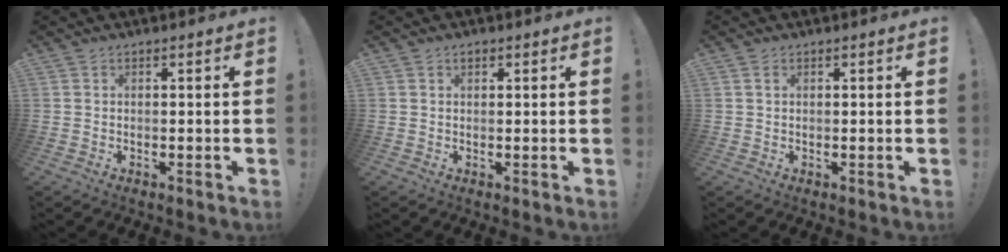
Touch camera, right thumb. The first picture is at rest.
{"total": 1.0, "force": [0.6, 0.7, 0.5], "torque": [-0.007, 0.001, 0.010]}
{"total": 1.1, "force": [0.5, 0.5, 0.8], "torque": [-0.011, -0.001, 0.007]}